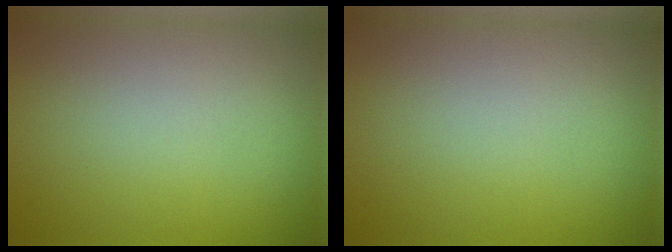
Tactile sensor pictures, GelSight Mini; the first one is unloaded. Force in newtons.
{"total": 0.0}